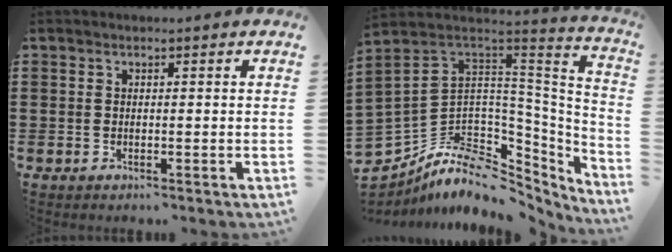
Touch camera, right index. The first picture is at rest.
{"total": 9.0, "force": [-3.7, 6.4, 5.2], "torque": [-0.132, -0.019, -0.062]}